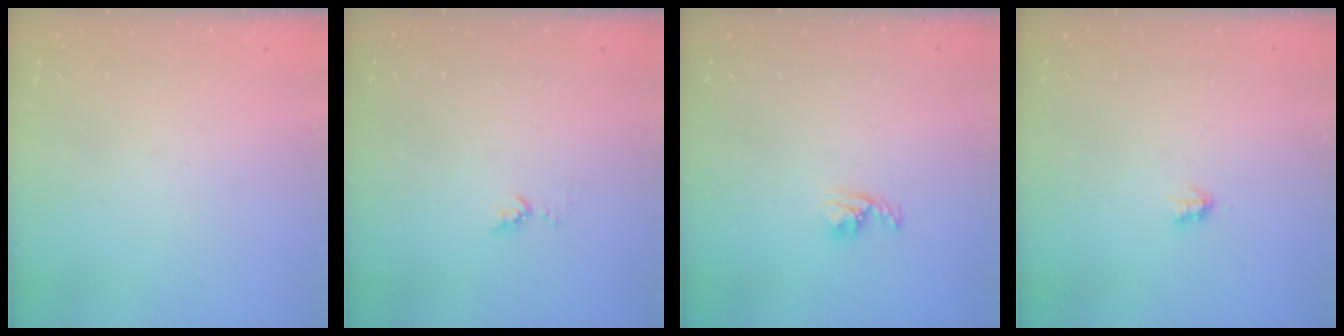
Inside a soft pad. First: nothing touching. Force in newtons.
{"total": 3.7, "press": 3.6, "slide": 0.4}
{"total": 4.3, "press": 4.2, "slide": 0.8}
{"total": 1.7, "press": 1.7, "slide": 0.3}